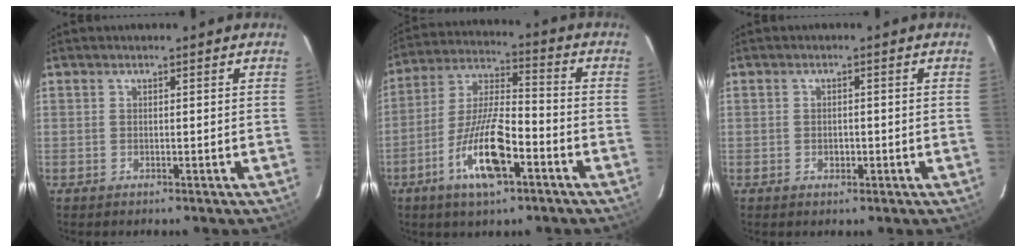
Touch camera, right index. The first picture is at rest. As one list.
[{"total": 13.8, "force": [-6.6, 3.9, 11.5], "torque": [-0.240, -0.007, -0.124]}, {"total": 1.6, "force": [-0.4, 1.4, 0.7], "torque": [-0.010, 0.001, -0.005]}]